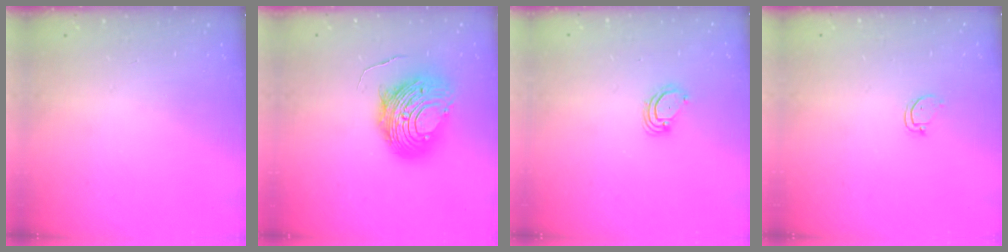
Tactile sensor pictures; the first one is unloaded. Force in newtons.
{"total": 13.6, "press": 13.5, "slide": 1.3}
{"total": 3.5, "press": 3.5, "slide": 0.3}
{"total": 2.5, "press": 2.5, "slide": 0.3}